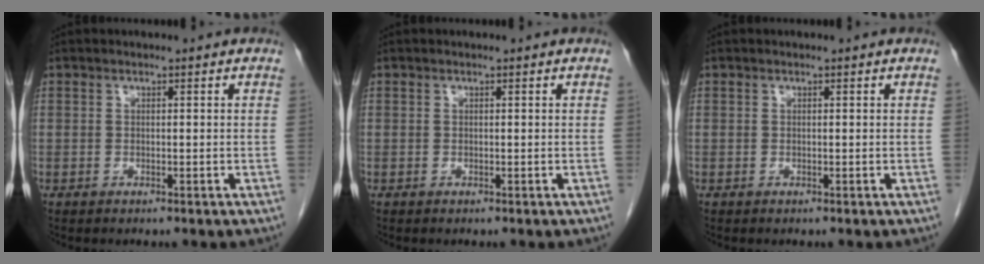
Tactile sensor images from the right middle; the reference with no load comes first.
{"total": 0.0}
{"total": 0.0}